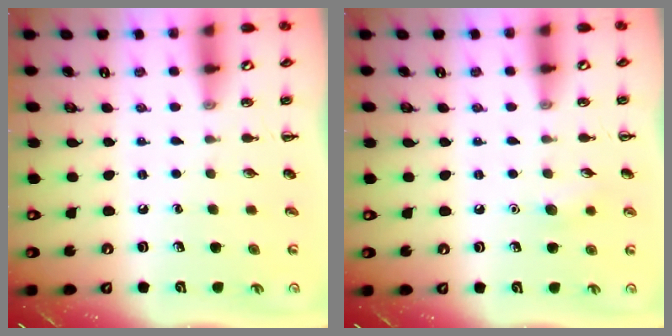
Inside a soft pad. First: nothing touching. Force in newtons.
{"total": 4.9, "press": 4.8, "slide": 1.3}